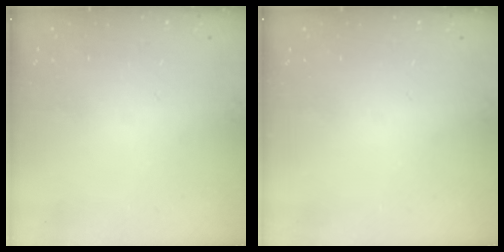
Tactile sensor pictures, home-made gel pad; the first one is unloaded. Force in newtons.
{"total": 0.0}